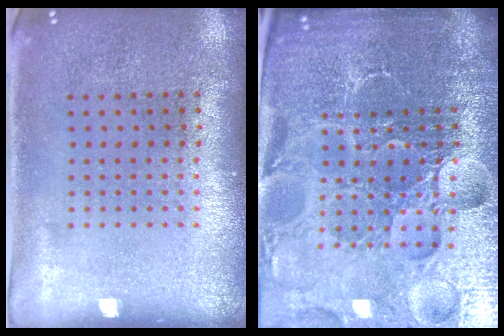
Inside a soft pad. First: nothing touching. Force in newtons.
{"total": 6.5, "press": 5.9, "slide": 2.9}